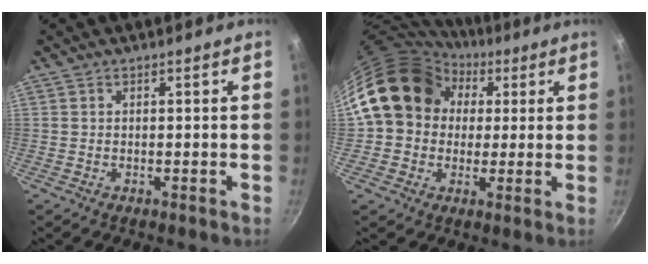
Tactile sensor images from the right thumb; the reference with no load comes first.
{"total": 16.2, "force": [3.8, 13.5, 8.0], "torque": [-0.108, 0.029, 0.054]}